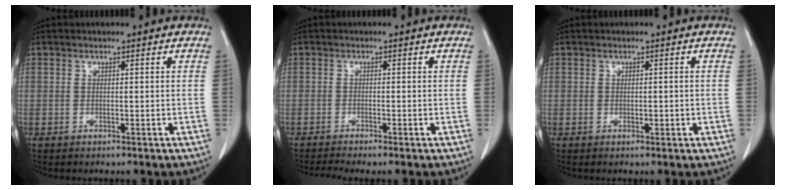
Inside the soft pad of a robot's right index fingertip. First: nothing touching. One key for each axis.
{"total": 3.4, "fx": -2.8, "fy": -0.2, "fz": 2.0, "tx": -0.031, "ty": -0.006, "tz": -0.048}
{"total": 0.8, "fx": -0.1, "fy": 0.5, "fz": 0.7, "tx": -0.006, "ty": 0.001, "tz": 0.003}